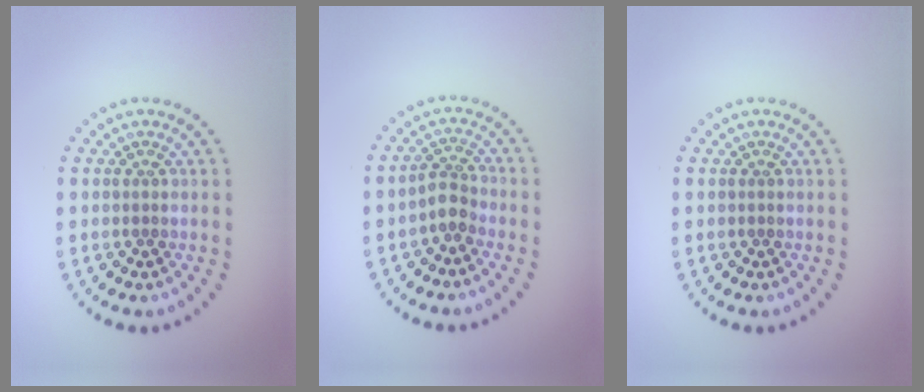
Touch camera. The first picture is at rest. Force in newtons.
{"total": 2.1, "press": 1.6, "slide": 1.3}
{"total": 0.0}